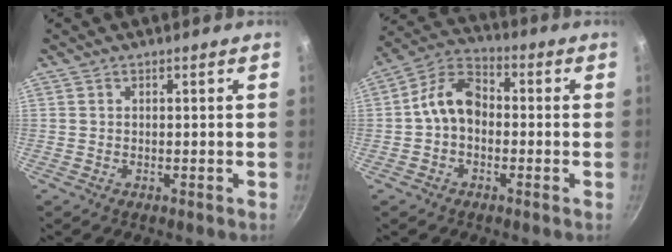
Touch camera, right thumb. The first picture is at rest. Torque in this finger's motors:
{"motor_torque": [0.09, 0.09, -0.01, 0.01, 0.15]}